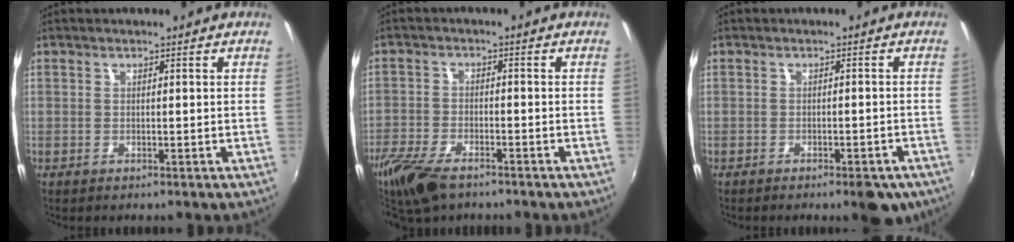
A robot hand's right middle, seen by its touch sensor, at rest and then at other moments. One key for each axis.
{"total": 10.1, "fx": -7.4, "fy": 3.7, "fz": 5.8, "tx": -0.150, "ty": -0.029, "tz": -0.141}
{"total": 6.1, "fx": -4.4, "fy": 2.1, "fz": 3.6, "tx": -0.050, "ty": -0.002, "tz": -0.045}